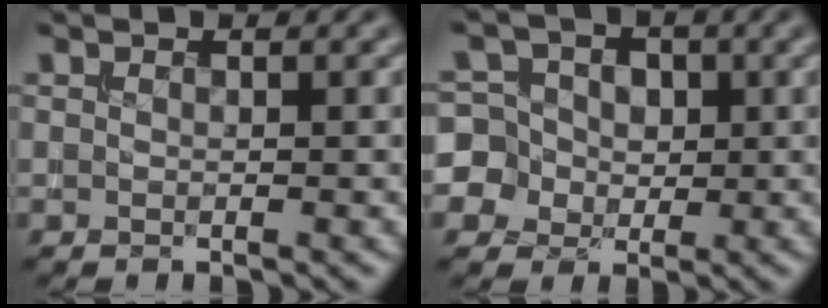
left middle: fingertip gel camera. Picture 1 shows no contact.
{"total": 7.7, "force": [0.7, 7.3, 2.3], "torque": [-0.057, 0.046, -0.002]}